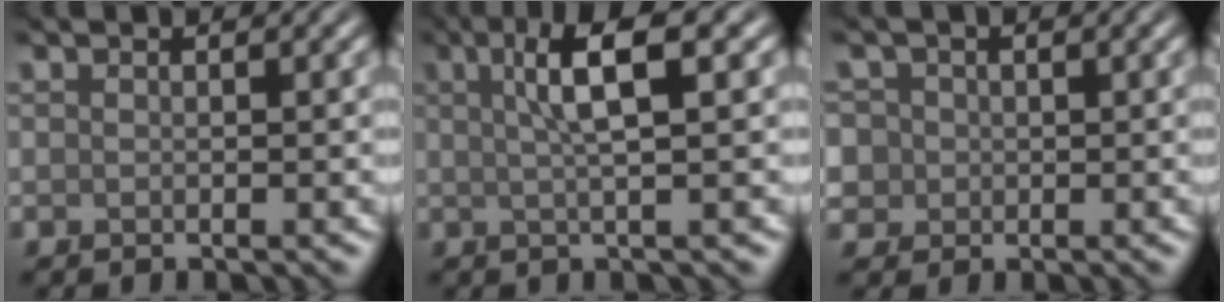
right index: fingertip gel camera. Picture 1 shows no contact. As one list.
[{"total": 5.0, "force": [1.5, 1.0, 4.7], "torque": [-0.074, 0.010, 0.021]}, {"total": 4.2, "force": [0.9, 3.9, 1.4], "torque": [-0.027, 0.029, 0.001]}]